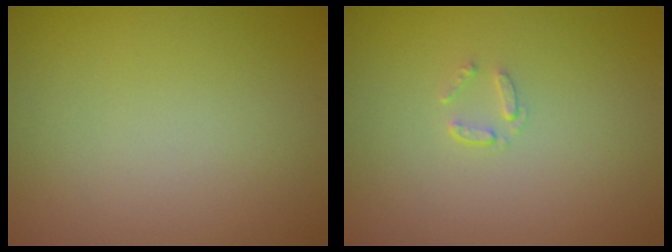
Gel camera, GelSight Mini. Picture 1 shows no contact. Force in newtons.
{"total": 0.7, "press": 0.5, "slide": 0.5}